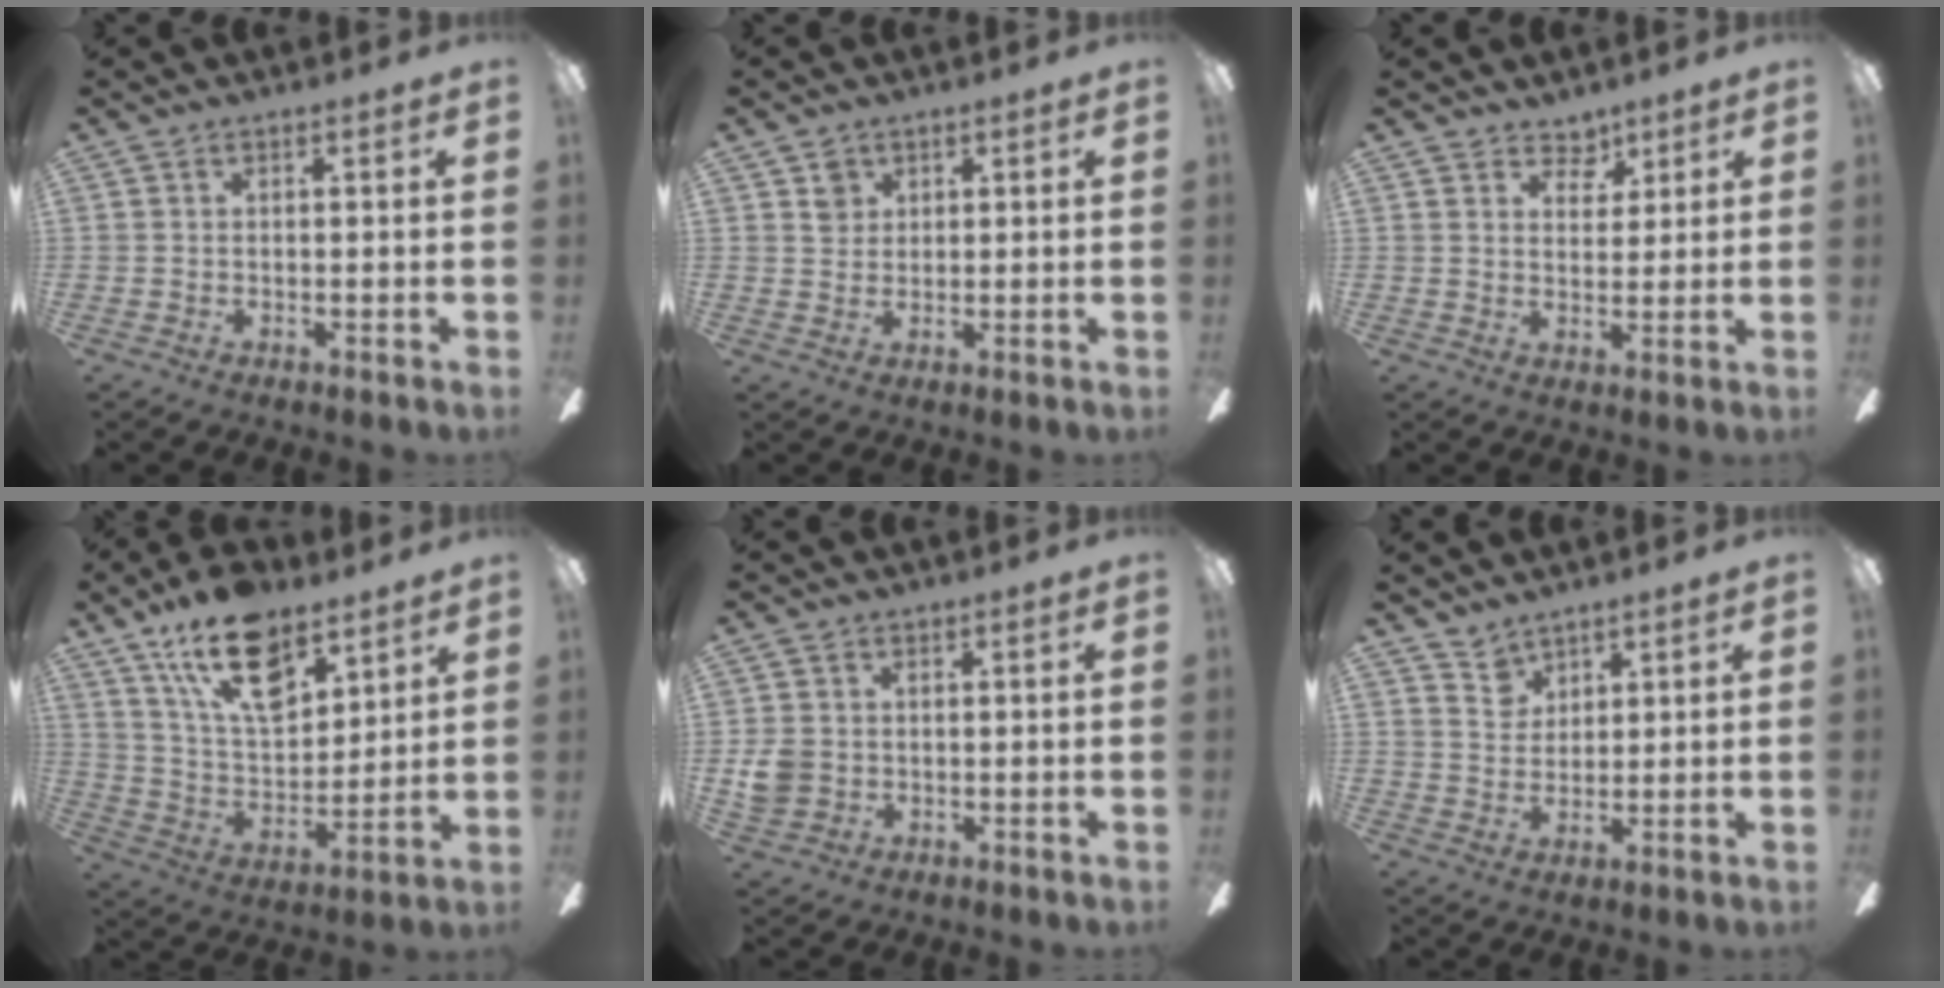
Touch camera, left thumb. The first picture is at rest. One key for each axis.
{"total": 3.2, "fx": 1.9, "fy": 2.5, "fz": 0.9, "tx": -0.008, "ty": -0.004, "tz": 0.033}
{"total": 4.4, "fx": 3.5, "fy": 2.6, "fz": 0.7, "tx": -0.004, "ty": -0.021, "tz": 0.061}
{"total": 18.5, "fx": 11.6, "fy": 9.4, "fz": 11.1, "tx": -0.190, "ty": -0.052, "tz": 0.207}
{"total": 5.0, "fx": 0.1, "fy": 4.6, "fz": 2.1, "tx": -0.032, "ty": 0.005, "tz": 0.005}
{"total": 4.3, "fx": 3.6, "fy": 2.3, "fz": 0.4, "tx": -0.002, "ty": -0.018, "tz": 0.067}